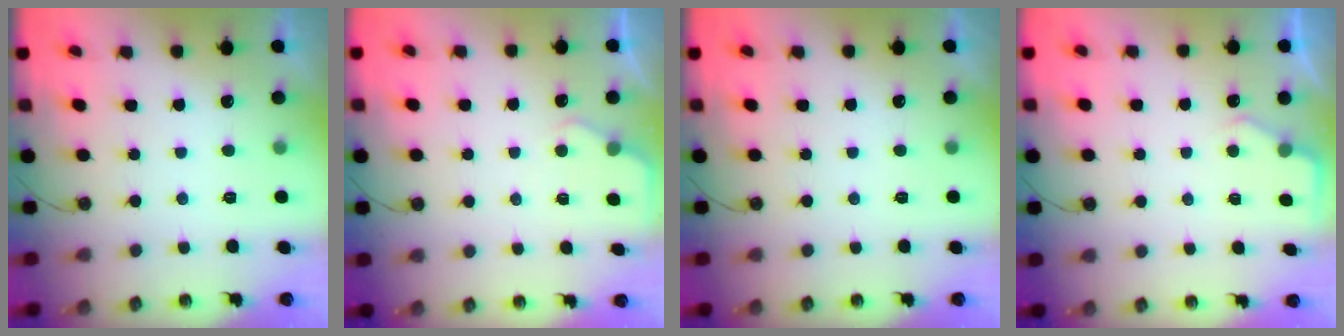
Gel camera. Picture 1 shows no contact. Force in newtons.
{"total": 3.0, "press": 2.9, "slide": 0.4}
{"total": 0.0}
{"total": 3.3, "press": 3.3, "slide": 0.4}